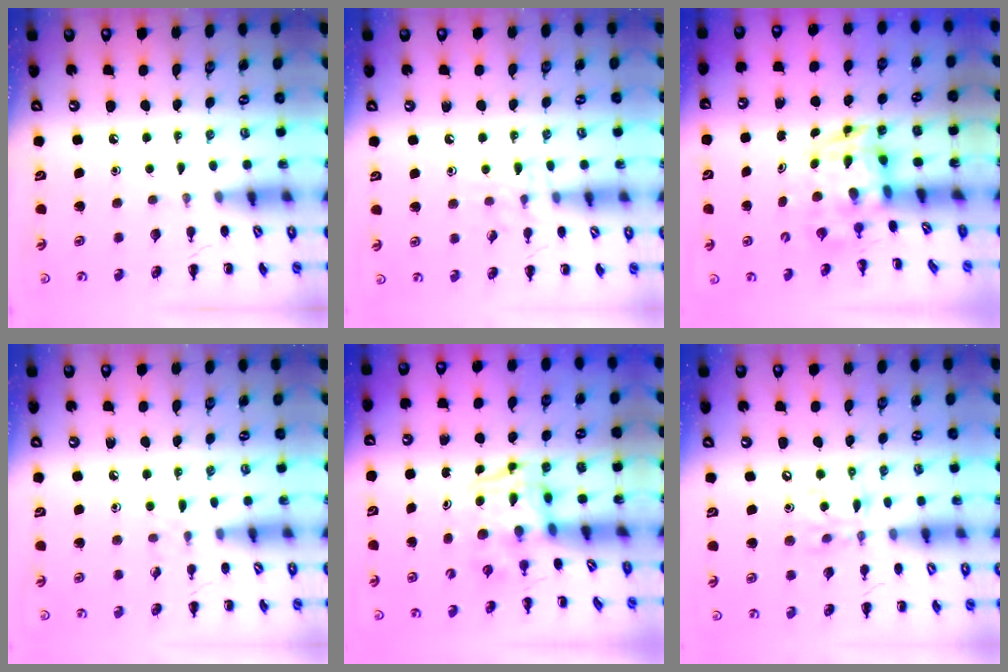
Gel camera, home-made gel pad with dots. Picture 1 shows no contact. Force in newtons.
{"total": 6.5, "press": 6.4, "slide": 0.7}
{"total": 3.8, "press": 3.7, "slide": 0.8}
{"total": 6.9, "press": 6.7, "slide": 1.9}
{"total": 3.3, "press": 3.2, "slide": 0.6}
{"total": 11.1, "press": 10.9, "slide": 2.4}